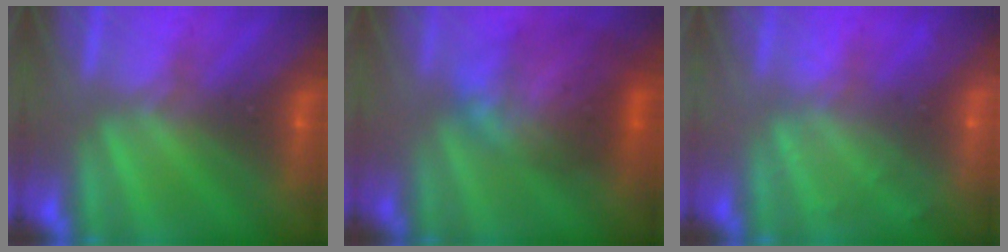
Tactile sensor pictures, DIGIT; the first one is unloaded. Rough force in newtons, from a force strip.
{"total": 8.5}
{"total": 2.1}